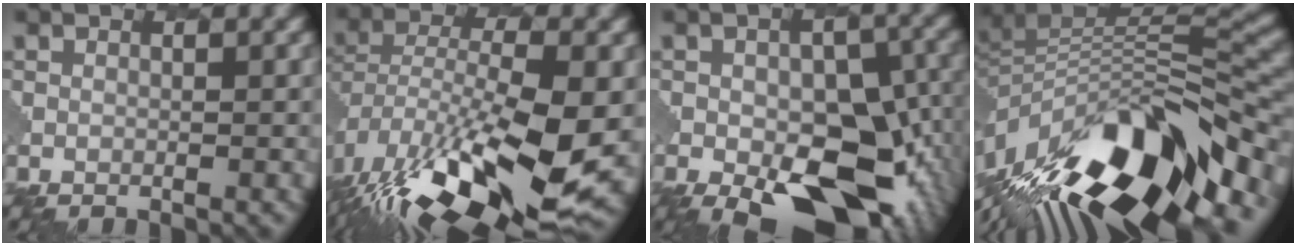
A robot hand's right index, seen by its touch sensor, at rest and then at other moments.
{"total": 16.5, "force": [-6.9, 6.6, 13.5], "torque": [-0.268, -0.027, -0.108]}
{"total": 13.0, "force": [-3.2, 7.2, 10.3], "torque": [-0.144, -0.028, -0.039]}
{"total": 15.0, "force": [-7.1, 6.3, 11.6], "torque": [-0.217, 0.014, -0.128]}